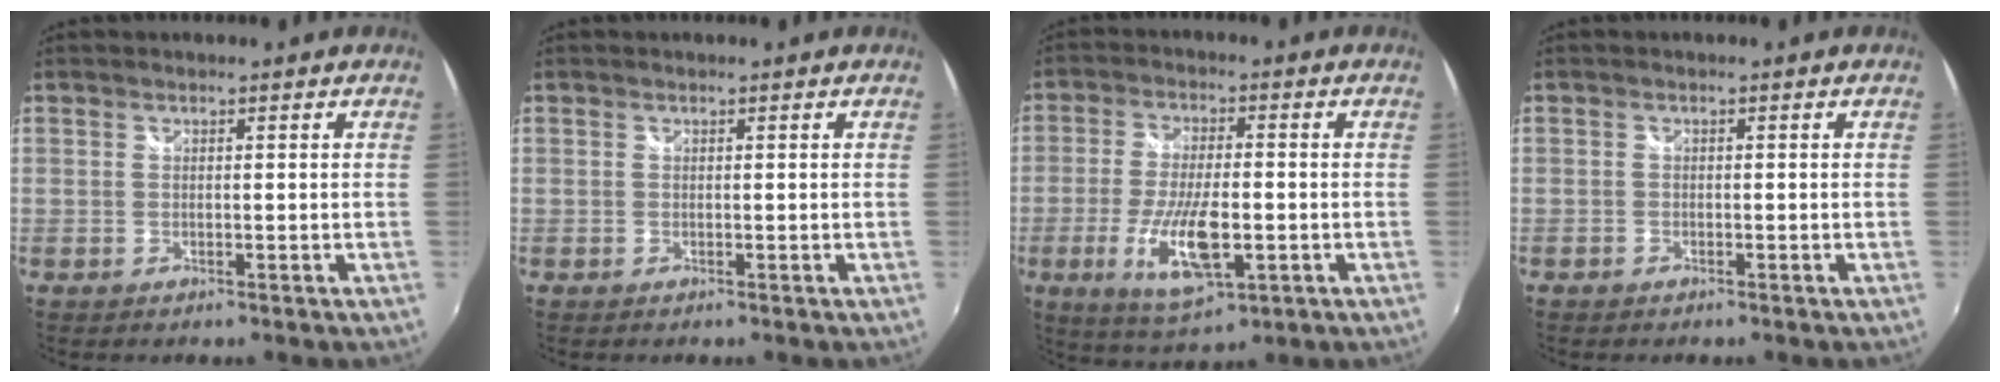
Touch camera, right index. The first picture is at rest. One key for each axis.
{"total": 0.0}
{"total": 12.1, "fx": -3.5, "fy": 4.1, "fz": 10.9, "tx": -0.218, "ty": -0.019, "tz": -0.060}
{"total": 0.9, "fx": -0.8, "fy": 0.5, "fz": 0.2, "tx": -0.006, "ty": 0.001, "tz": -0.014}